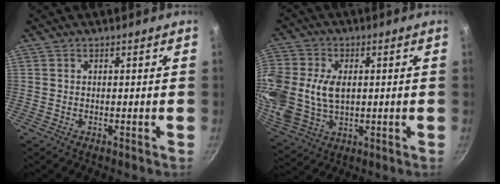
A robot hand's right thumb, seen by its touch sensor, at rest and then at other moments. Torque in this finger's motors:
{"motor_torque": [0.85, 0.82, 0.70, 0.16, 0.19]}